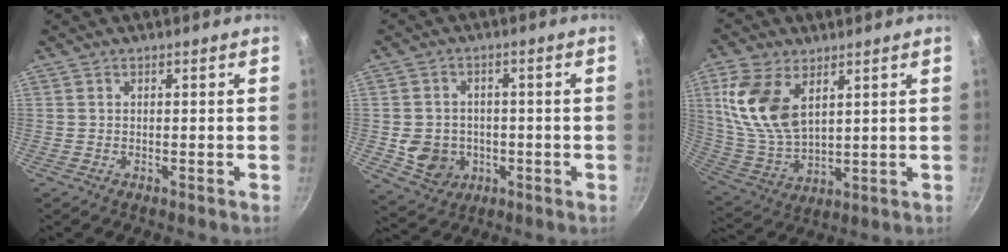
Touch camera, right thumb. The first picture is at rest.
{"total": 8.2, "force": [-1.4, 7.1, 3.7], "torque": [-0.048, 0.014, -0.013]}
{"total": 14.5, "force": [5.5, 8.3, 10.6], "torque": [-0.204, -0.024, 0.122]}